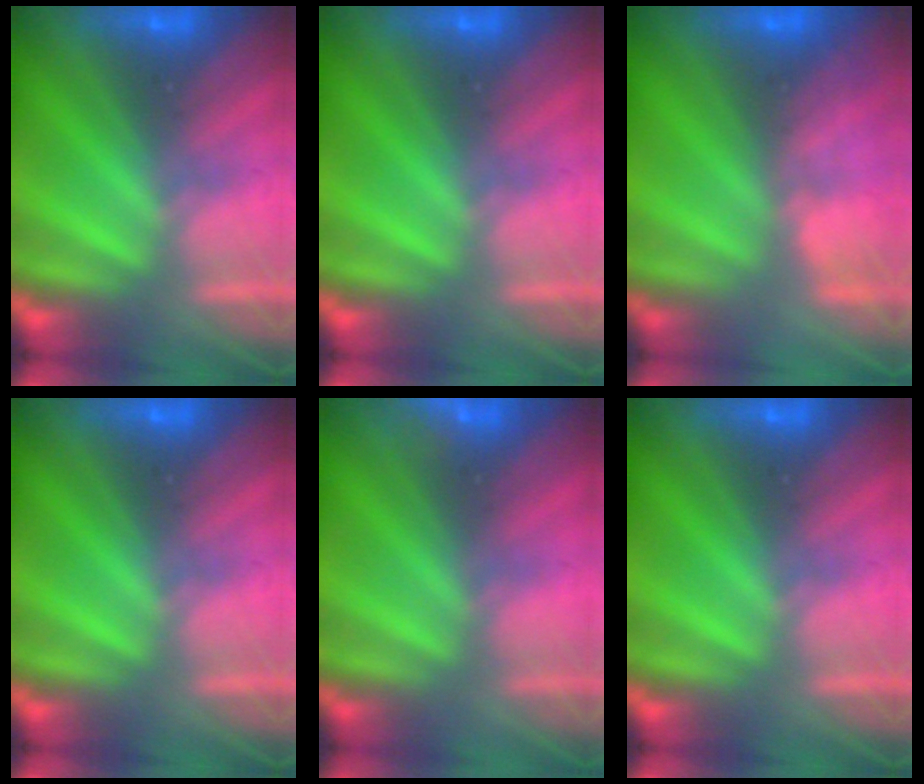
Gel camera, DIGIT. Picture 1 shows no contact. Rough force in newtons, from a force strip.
{"total": 0.0}
{"total": 11.8}
{"total": 0.0}
{"total": 2.9}
{"total": 0.0}